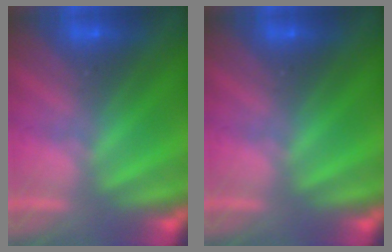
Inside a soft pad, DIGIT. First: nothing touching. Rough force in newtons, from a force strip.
{"total": 0.0}